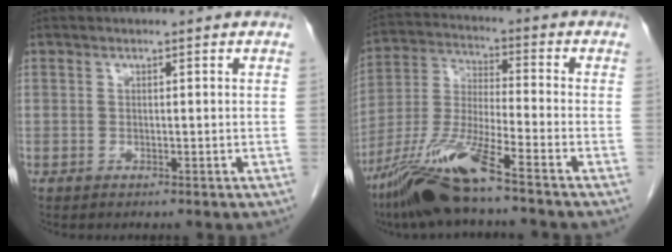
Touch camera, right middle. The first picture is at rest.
{"total": 13.1, "force": [-9.1, 0.0, 9.4], "torque": [-0.199, -0.025, -0.173]}